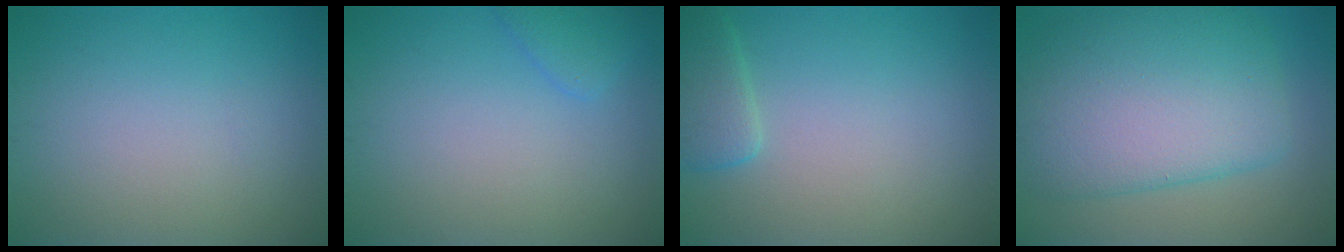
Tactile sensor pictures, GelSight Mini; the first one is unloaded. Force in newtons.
{"total": 1.6, "press": 1.6, "slide": 0.2}
{"total": 2.4, "press": 2.4, "slide": 0.2}
{"total": 10.3, "press": 10.3, "slide": 0.3}